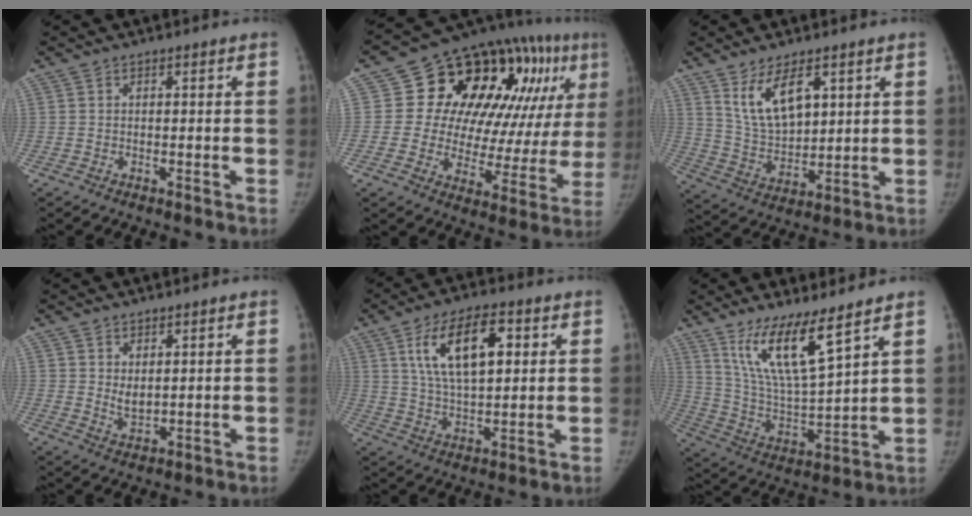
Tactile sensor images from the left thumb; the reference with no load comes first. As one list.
[{"total": 26.6, "force": [9.5, 14.0, 20.6], "torque": [-0.246, 0.021, 0.144]}, {"total": 10.5, "force": [5.4, 5.1, 7.5], "torque": [-0.116, -0.034, 0.114]}, {"total": 3.4, "force": [1.2, 2.1, 2.3], "torque": [-0.030, -0.016, 0.030]}, {"total": 14.4, "force": [4.9, 6.7, 11.8], "torque": [-0.192, -0.007, 0.090]}, {"total": 14.2, "force": [9.3, 2.5, 10.4], "torque": [-0.185, -0.064, 0.193]}]